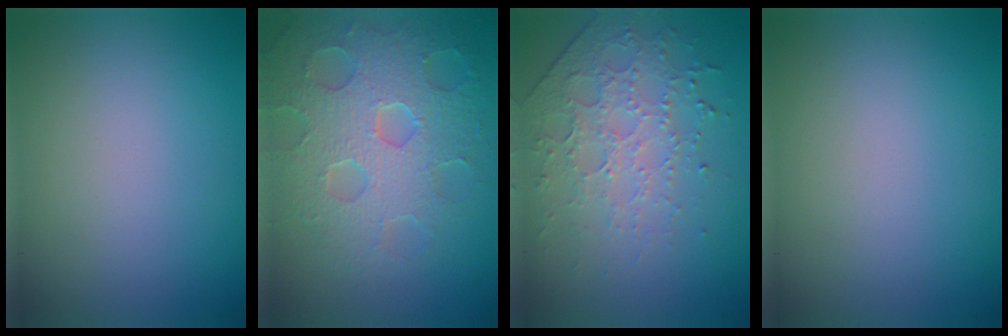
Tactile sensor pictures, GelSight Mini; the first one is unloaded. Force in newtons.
{"total": 7.5, "press": 5.8, "slide": 4.8}
{"total": 4.3, "press": 3.1, "slide": 3.0}
{"total": 0.0}